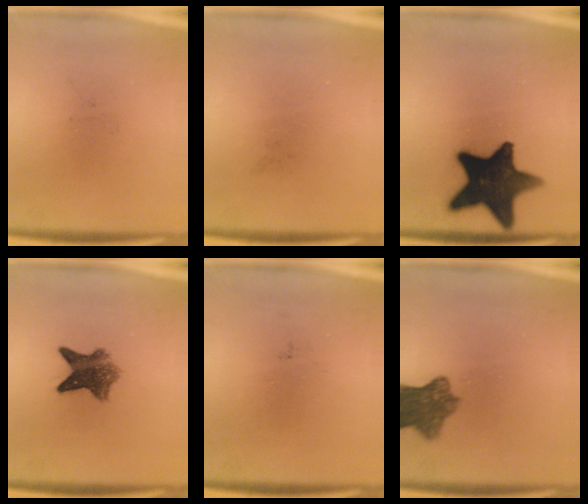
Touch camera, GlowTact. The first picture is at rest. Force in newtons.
{"total": 0.0}
{"total": 17.4}
{"total": 6.9}
{"total": 0.0}
{"total": 7.7}